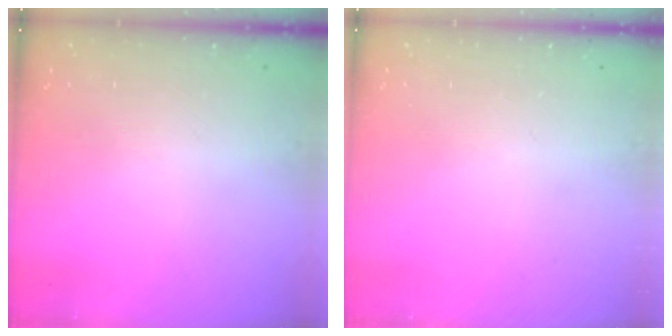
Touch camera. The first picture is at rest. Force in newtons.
{"total": 0.0}